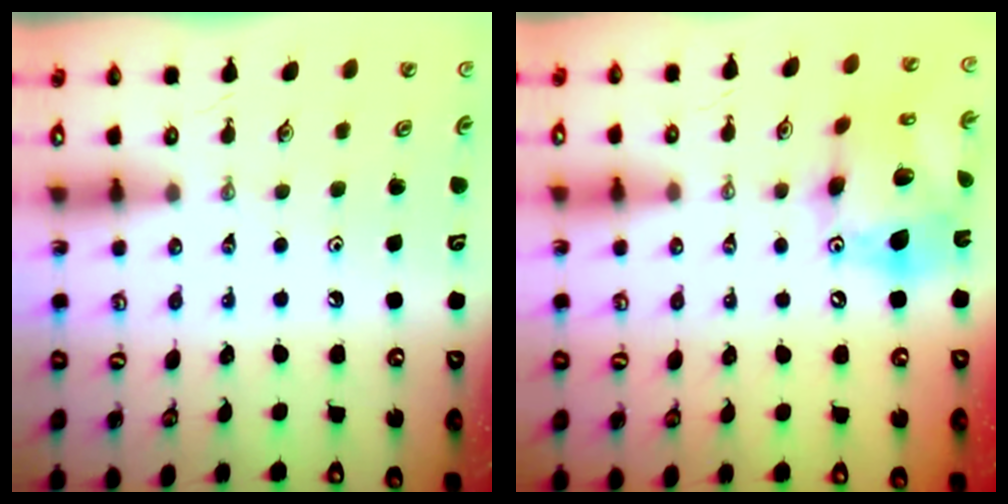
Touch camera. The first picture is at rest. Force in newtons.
{"total": 16.5, "press": 16.5, "slide": 1.6}